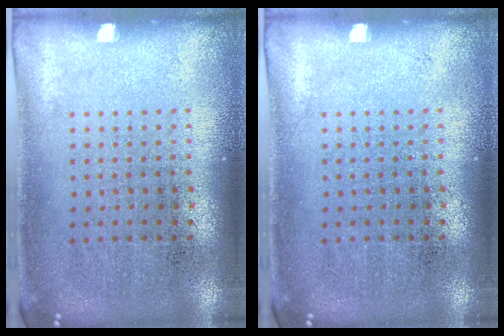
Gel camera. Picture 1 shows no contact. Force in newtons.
{"total": 0.0}